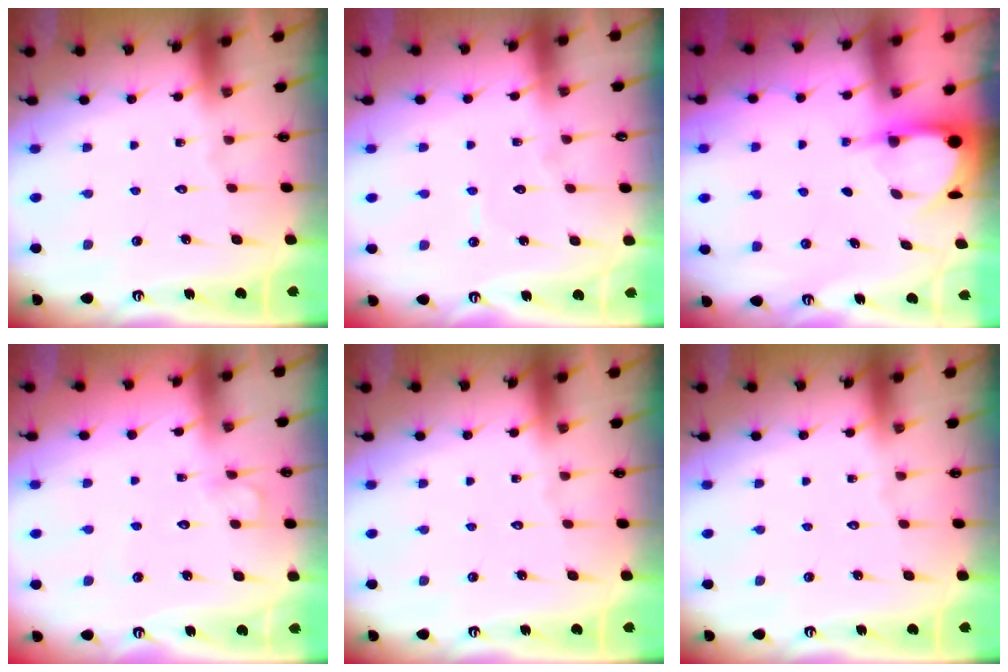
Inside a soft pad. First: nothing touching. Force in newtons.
{"total": 3.8, "press": 3.8, "slide": 0.2}
{"total": 4.0, "press": 4.0, "slide": 0.3}
{"total": 4.5, "press": 4.4, "slide": 0.4}
{"total": 0.0}
{"total": 0.0}